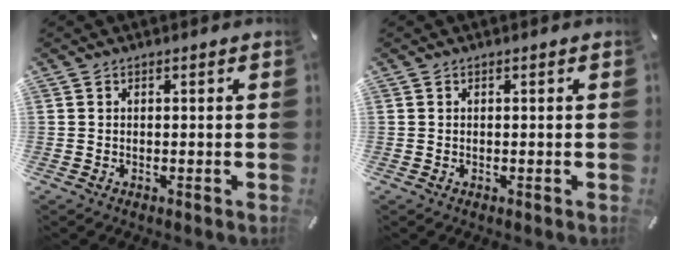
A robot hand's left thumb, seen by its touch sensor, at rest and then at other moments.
{"total": 0.0}